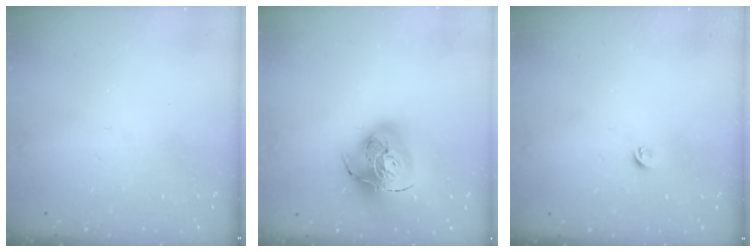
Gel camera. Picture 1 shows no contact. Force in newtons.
{"total": 18.7, "press": 18.6, "slide": 2.1}
{"total": 4.3, "press": 4.3, "slide": 0.4}